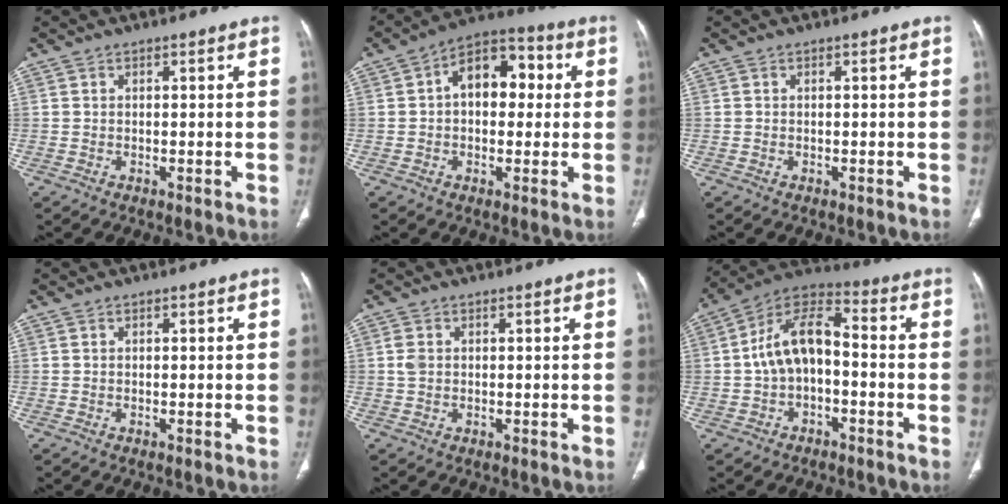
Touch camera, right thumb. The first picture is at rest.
{"total": 9.6, "force": [1.1, 6.4, 7.2], "torque": [-0.078, 0.030, 0.009]}
{"total": 0.0}
{"total": 0.0}
{"total": 1.9, "force": [0.3, 1.4, 1.2], "torque": [-0.030, 0.002, 0.007]}
{"total": 11.7, "force": [-1.1, 6.9, 9.4], "torque": [-0.161, 0.045, -0.032]}